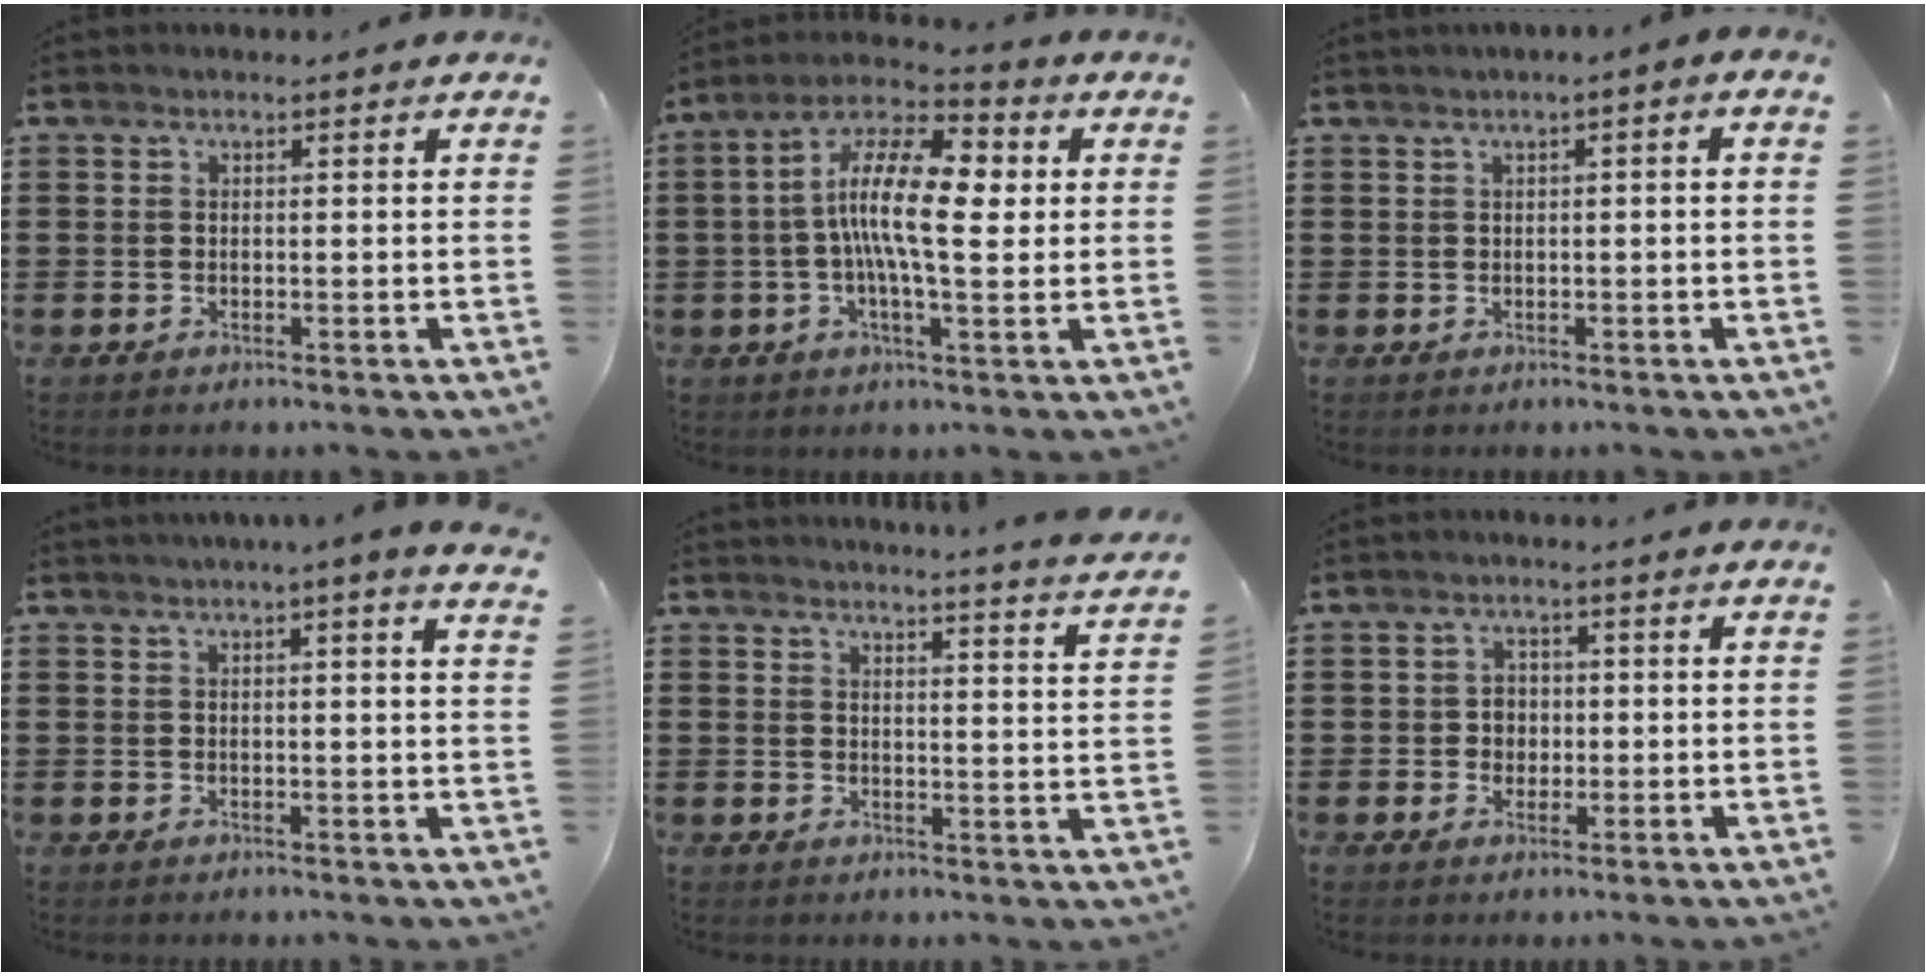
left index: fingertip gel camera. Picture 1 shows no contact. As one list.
[{"total": 13.9, "force": [1.7, 4.7, 13.0], "torque": [-0.255, -0.003, 0.028]}, {"total": 1.1, "force": [-0.3, 0.2, 1.0], "torque": [-0.016, -0.003, -0.007]}, {"total": 2.7, "force": [2.1, -0.8, 1.4], "torque": [-0.030, -0.005, 0.038]}, {"total": 3.7, "force": [3.5, -1.2, 0.4], "torque": [-0.017, -0.036, 0.055]}, {"total": 2.5, "force": [-0.1, 2.3, 0.9], "torque": [-0.027, 0.008, -0.006]}]